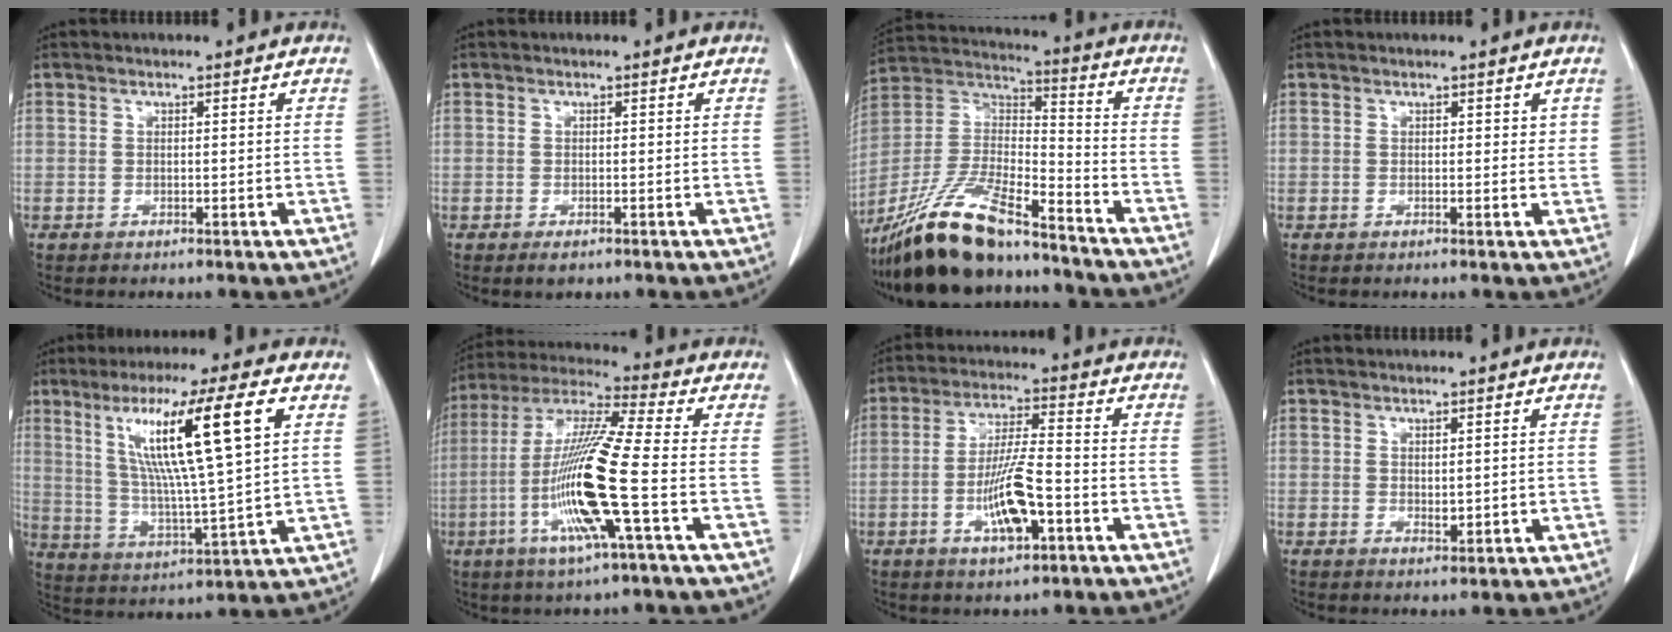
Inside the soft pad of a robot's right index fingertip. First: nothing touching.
{"total": 1.1, "force": [-0.4, 0.7, 0.7], "torque": [-0.005, 0.001, -0.003]}
{"total": 19.8, "force": [-16.0, 4.4, 10.9], "torque": [-0.248, -0.017, -0.300]}
{"total": 1.4, "force": [1.0, 0.8, 0.7], "torque": [0.004, -0.004, 0.010]}
{"total": 17.0, "force": [6.4, 0.1, 15.7], "torque": [-0.275, 0.007, 0.108]}
{"total": 15.9, "force": [-4.2, -0.3, 15.3], "torque": [-0.316, -0.010, -0.091]}
{"total": 9.2, "force": [-3.2, 1.8, 8.4], "torque": [-0.161, 0.000, -0.055]}
{"total": 1.8, "force": [0.2, 0.8, 1.5], "torque": [-0.024, -0.007, 0.009]}